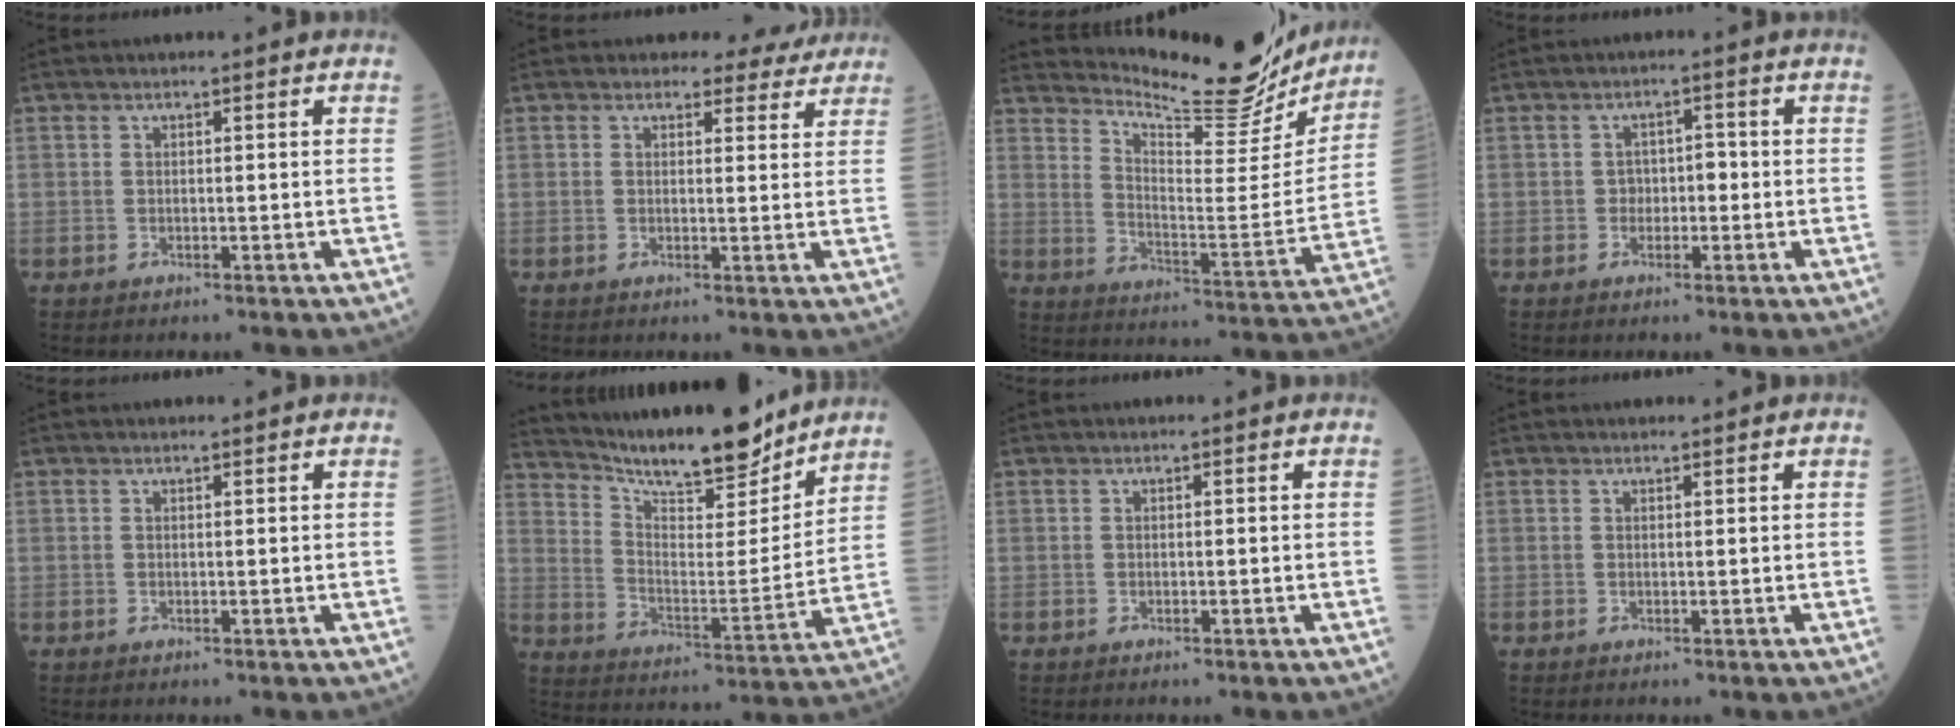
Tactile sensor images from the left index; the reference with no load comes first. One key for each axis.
{"total": 5.1, "fx": 4.6, "fy": 2.2, "fz": 0.2, "tx": 0.011, "ty": -0.001, "tz": 0.038}
{"total": 19.2, "fx": 18.0, "fy": 2.8, "fz": 5.8, "tx": -0.094, "ty": -0.060, "tz": 0.243}
{"total": 2.3, "fx": -0.5, "fy": 1.6, "fz": 1.6, "tx": -0.015, "ty": 0.010, "tz": -0.010}
{"total": 0.5, "fx": 0.5, "fy": 0.1, "fz": 0.1, "tx": -0.008, "ty": -0.001, "tz": 0.007}
{"total": 16.9, "fx": 15.4, "fy": 2.5, "fz": 6.5, "tx": -0.120, "ty": -0.017, "tz": 0.244}
{"total": 0.0}
{"total": 0.9, "fx": 0.9, "fy": 0.1, "fz": 0.1, "tx": -0.009, "ty": 0.000, "tz": 0.013}